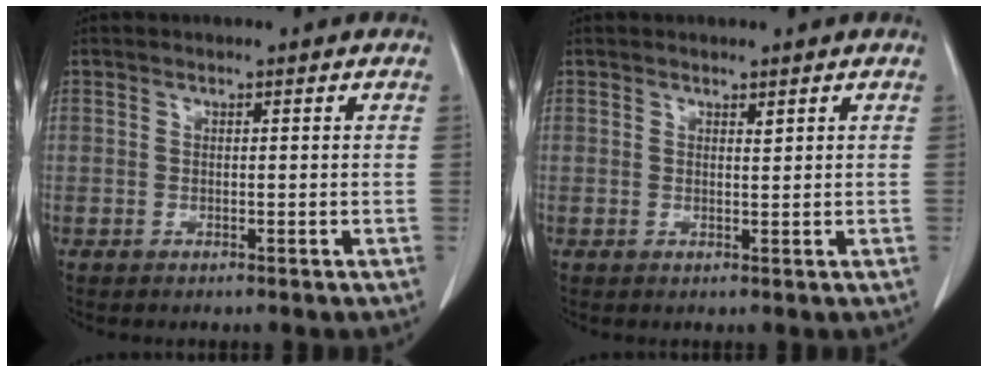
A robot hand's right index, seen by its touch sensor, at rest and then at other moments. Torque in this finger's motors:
{"motor_torque": [-0.10, 0.14, 0.00, -0.01]}